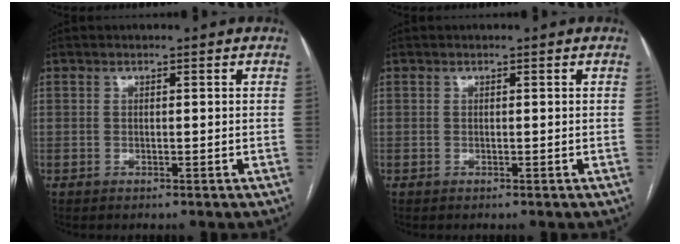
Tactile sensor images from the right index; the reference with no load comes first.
{"total": 0.0}